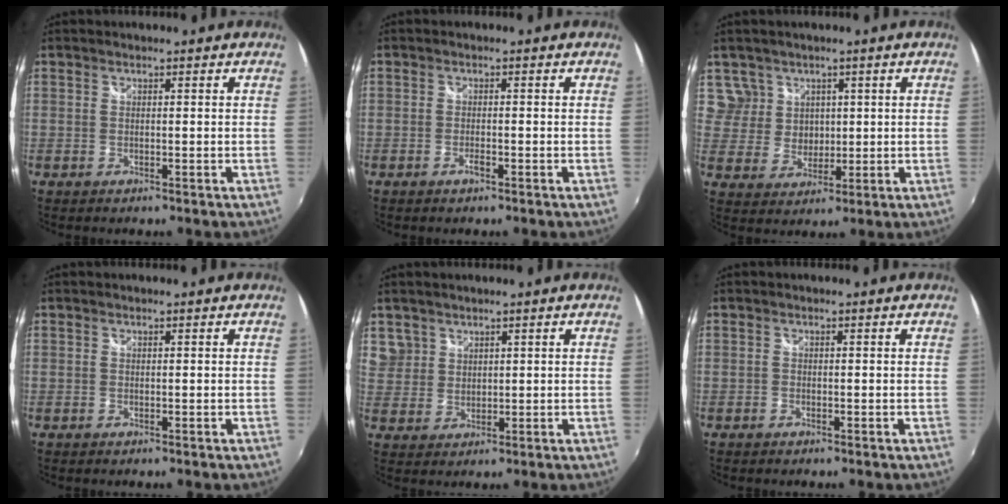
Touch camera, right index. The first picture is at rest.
{"total": 1.4, "force": [-0.9, 0.4, 1.0], "torque": [-0.022, -0.001, -0.017]}
{"total": 6.4, "force": [2.7, 5.8, 0.6], "torque": [-0.008, 0.011, 0.055]}
{"total": 0.0}
{"total": 5.5, "force": [3.3, 4.4, 0.3], "torque": [0.000, 0.016, 0.069]}
{"total": 0.5, "force": [-0.4, 0.3, 0.1], "torque": [-0.002, -0.002, -0.010]}